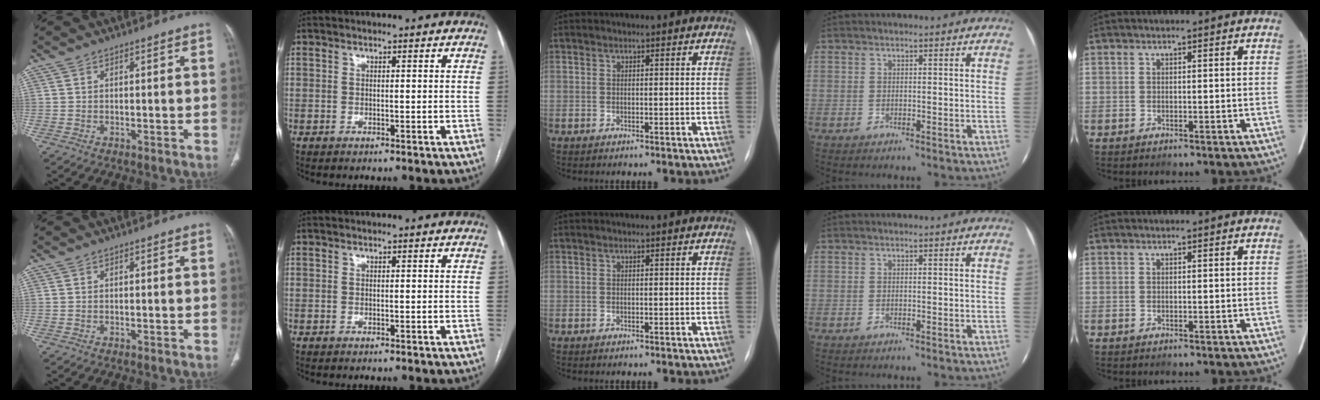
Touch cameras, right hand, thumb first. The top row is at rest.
{}